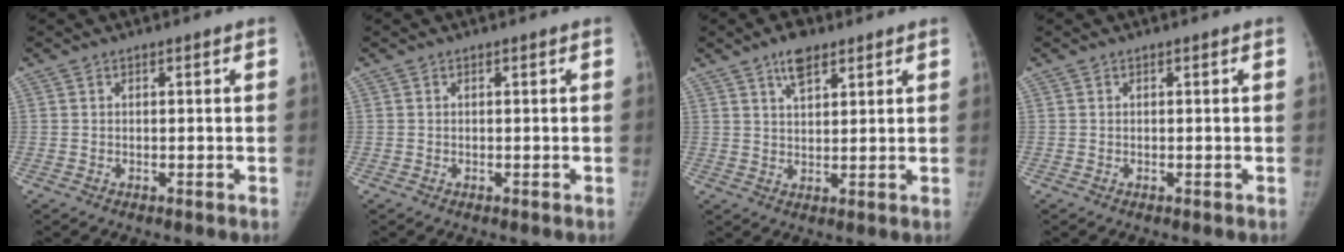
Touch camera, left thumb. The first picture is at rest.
{"total": 0.0}
{"total": 5.3, "force": [3.5, 2.4, 3.2], "torque": [-0.042, -0.016, 0.059]}
{"total": 0.0}